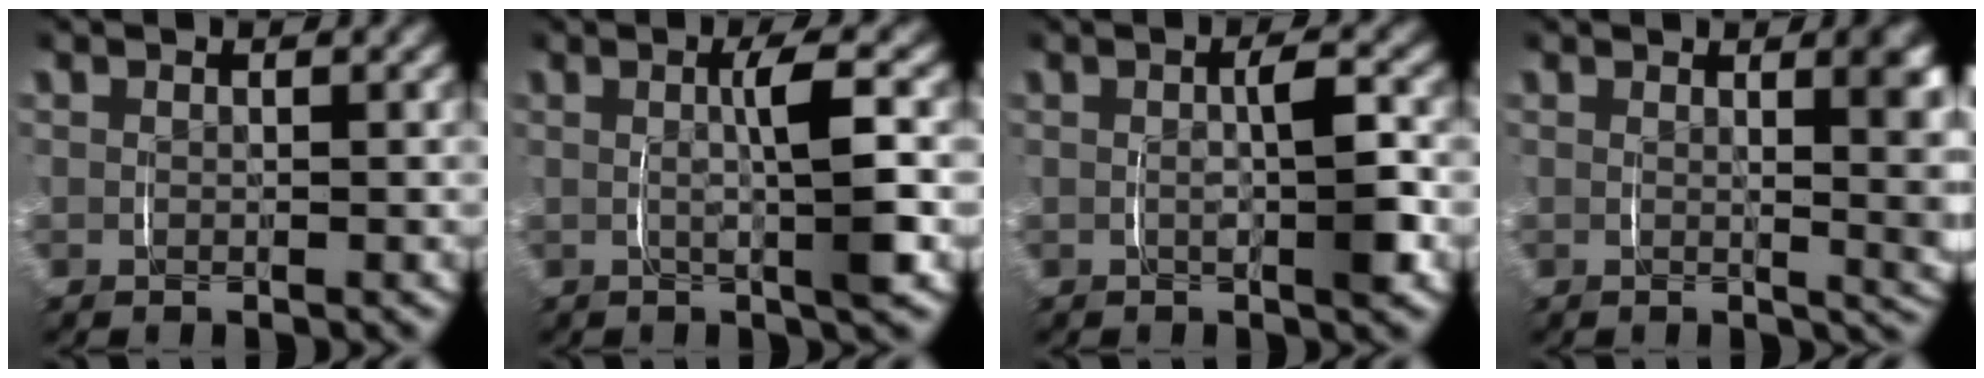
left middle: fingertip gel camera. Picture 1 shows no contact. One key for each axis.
{"total": 4.1, "fx": 0.1, "fy": 0.4, "fz": 4.1, "tx": -0.062, "ty": 0.006, "tz": 0.000}
{"total": 3.4, "fx": -0.3, "fy": 0.9, "fz": 3.3, "tx": -0.045, "ty": 0.004, "tz": -0.006}
{"total": 5.3, "fx": 1.1, "fy": 1.4, "fz": 5.0, "tx": -0.048, "ty": 0.001, "tz": 0.013}